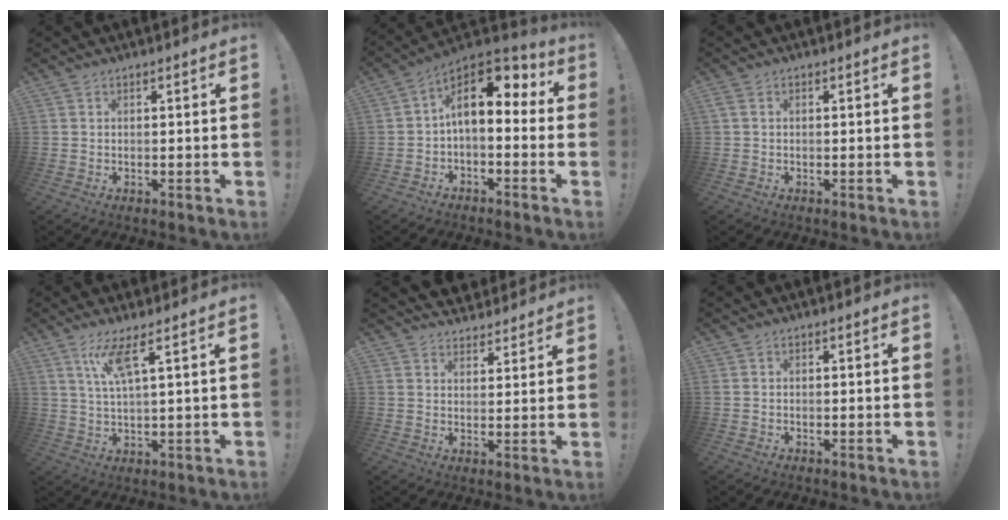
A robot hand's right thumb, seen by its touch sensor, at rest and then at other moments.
{"total": 11.7, "force": [3.5, 6.1, 9.4], "torque": [-0.145, -0.015, 0.061]}
{"total": 1.1, "force": [0.1, 0.4, 1.0], "torque": [-0.023, 0.003, 0.002]}
{"total": 7.3, "force": [3.8, 0.6, 6.2], "torque": [-0.120, -0.006, 0.062]}
{"total": 4.4, "force": [3.8, 2.2, 0.4], "torque": [-0.003, -0.031, 0.072]}
{"total": 0.0}